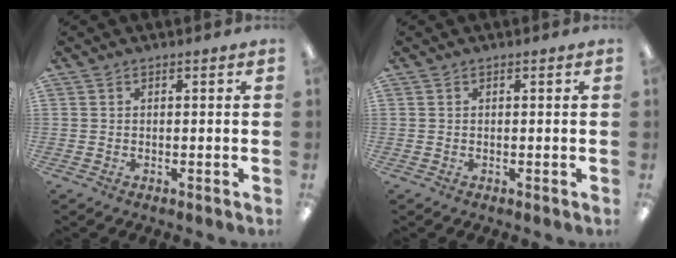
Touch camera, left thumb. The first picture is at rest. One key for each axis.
{"total": 0.0}